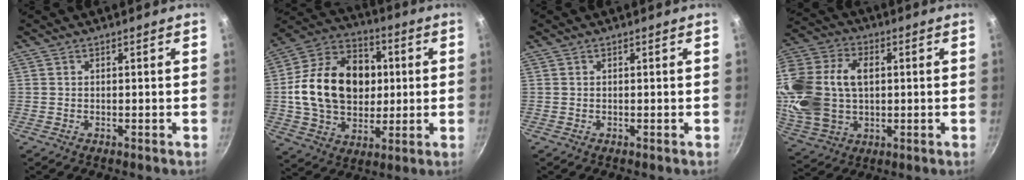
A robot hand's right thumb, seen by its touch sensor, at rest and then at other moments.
{"total": 21.9, "force": [1.7, 16.4, 14.4], "torque": [-0.215, 0.024, 0.025]}
{"total": 0.0}
{"total": 21.1, "force": [2.0, 14.6, 15.0], "torque": [-0.305, 0.021, 0.043]}